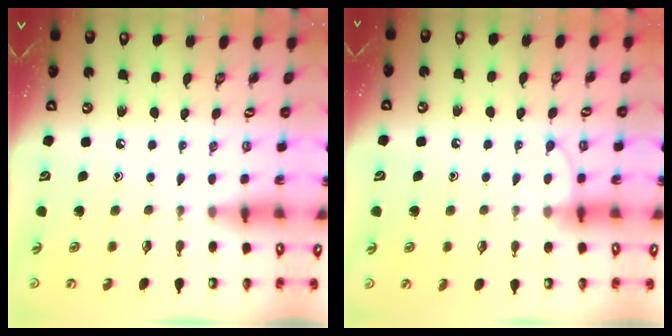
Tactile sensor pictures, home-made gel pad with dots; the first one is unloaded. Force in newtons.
{"total": 5.8, "press": 5.8, "slide": 0.6}